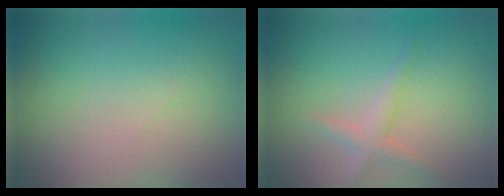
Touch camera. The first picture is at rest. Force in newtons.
{"total": 1.7, "press": 1.7, "slide": 0.1}